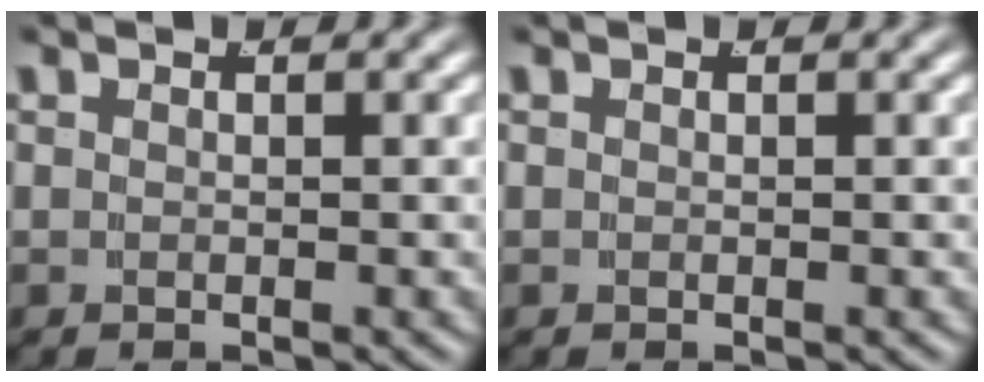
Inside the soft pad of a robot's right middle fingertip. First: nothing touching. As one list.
[{"total": 0.0}]